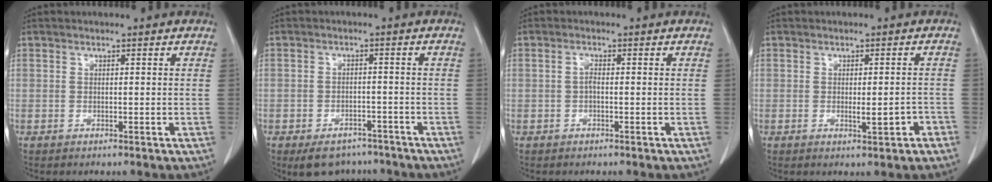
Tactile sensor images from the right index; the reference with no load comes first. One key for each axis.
{"total": 7.0, "fx": -5.7, "fy": 3.5, "fz": 1.9, "tx": -0.017, "ty": 0.004, "tz": -0.081}
{"total": 1.1, "fx": -0.2, "fy": 0.3, "fz": 1.1, "tx": -0.020, "ty": 0.003, "tz": -0.006}
{"total": 2.8, "fx": -1.1, "fy": 0.6, "fz": 2.5, "tx": -0.036, "ty": -0.002, "tz": -0.012}